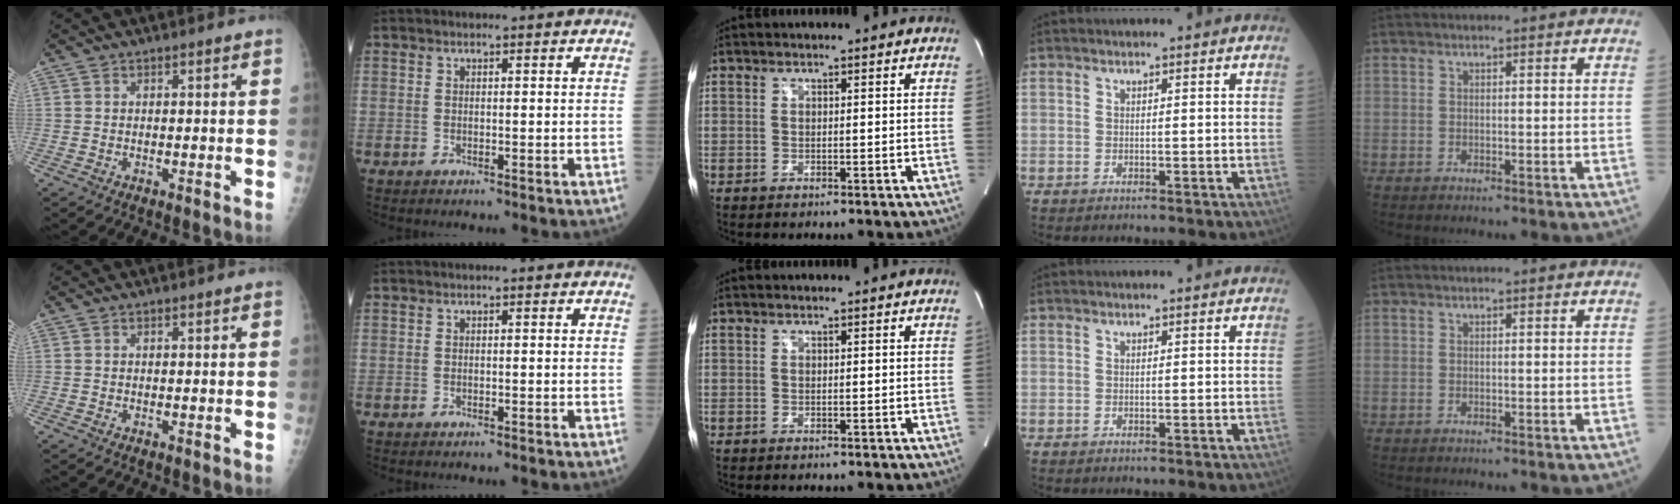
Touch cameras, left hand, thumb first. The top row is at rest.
{}